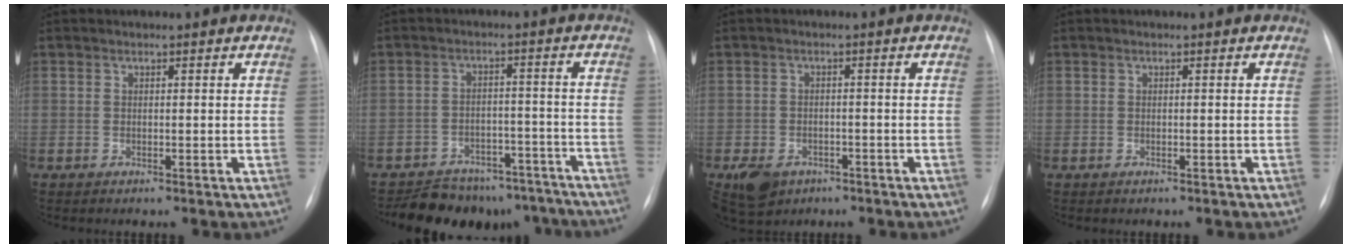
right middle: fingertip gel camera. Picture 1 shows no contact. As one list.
[{"total": 15.1, "force": [-13.1, 6.7, 3.3], "torque": [-0.032, 0.026, -0.164]}, {"total": 6.8, "force": [-4.1, 4.9, 2.5], "torque": [-0.050, -0.001, -0.057]}, {"total": 0.6, "force": [-0.3, 0.6, -0.1], "torque": [0.000, 0.007, -0.006]}]